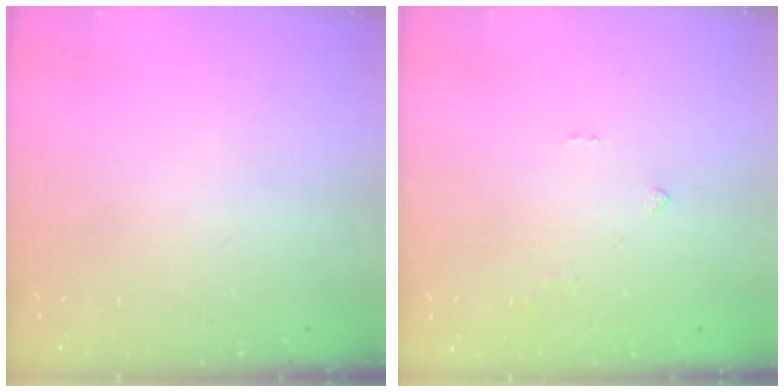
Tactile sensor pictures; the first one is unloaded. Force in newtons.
{"total": 1.6, "press": 1.5, "slide": 0.6}